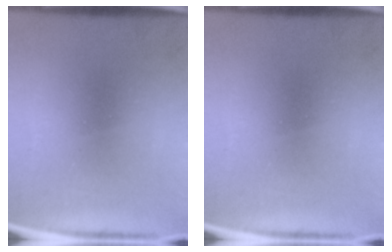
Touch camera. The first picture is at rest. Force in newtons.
{"total": 0.0}